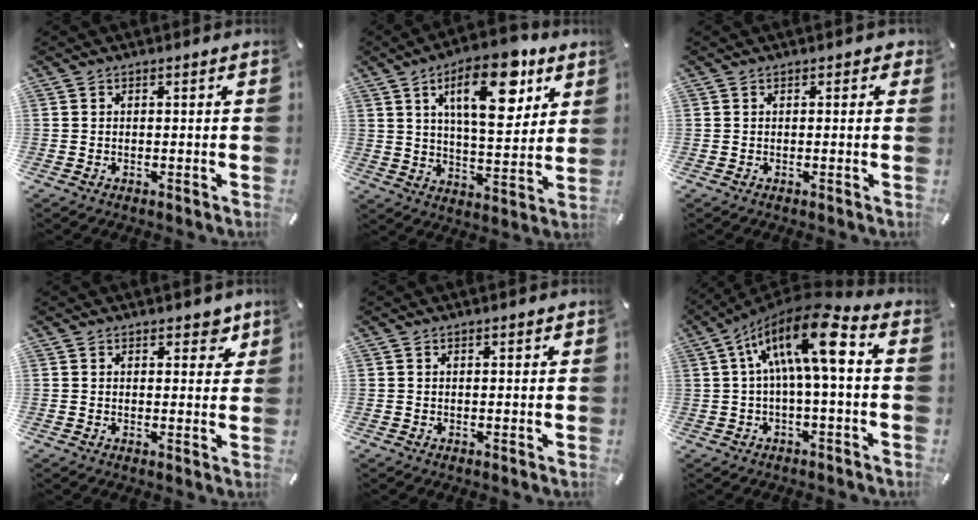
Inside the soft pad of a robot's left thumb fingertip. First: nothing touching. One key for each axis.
{"total": 17.7, "fx": 8.6, "fy": 7.9, "fz": 13.3, "tx": -0.200, "ty": -0.024, "tz": 0.137}
{"total": 0.7, "fx": 0.1, "fy": 0.6, "fz": 0.3, "tx": 0.003, "ty": 0.002, "tz": 0.000}
{"total": 4.2, "fx": 2.8, "fy": 2.6, "fz": 1.8, "tx": 0.005, "ty": -0.016, "tz": 0.040}
{"total": 0.7, "fx": 0.4, "fy": 0.5, "fz": 0.3, "tx": -0.006, "ty": 0.002, "tz": 0.008}
{"total": 16.3, "fx": 3.3, "fy": 5.4, "fz": 15.1, "tx": -0.277, "ty": -0.009, "tz": 0.048}